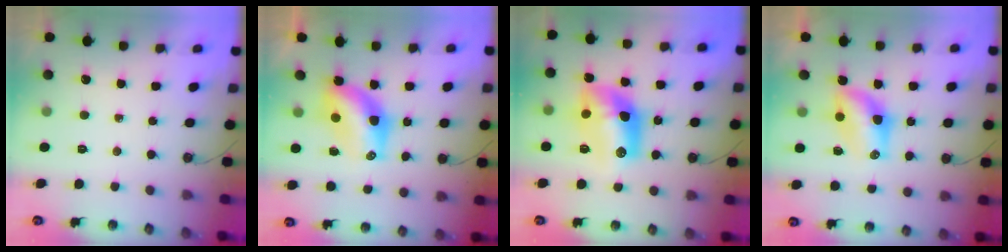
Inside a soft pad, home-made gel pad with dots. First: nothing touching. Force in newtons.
{"total": 8.2, "press": 8.2, "slide": 0.9}
{"total": 13.5, "press": 13.4, "slide": 1.1}
{"total": 7.2, "press": 7.1, "slide": 1.2}